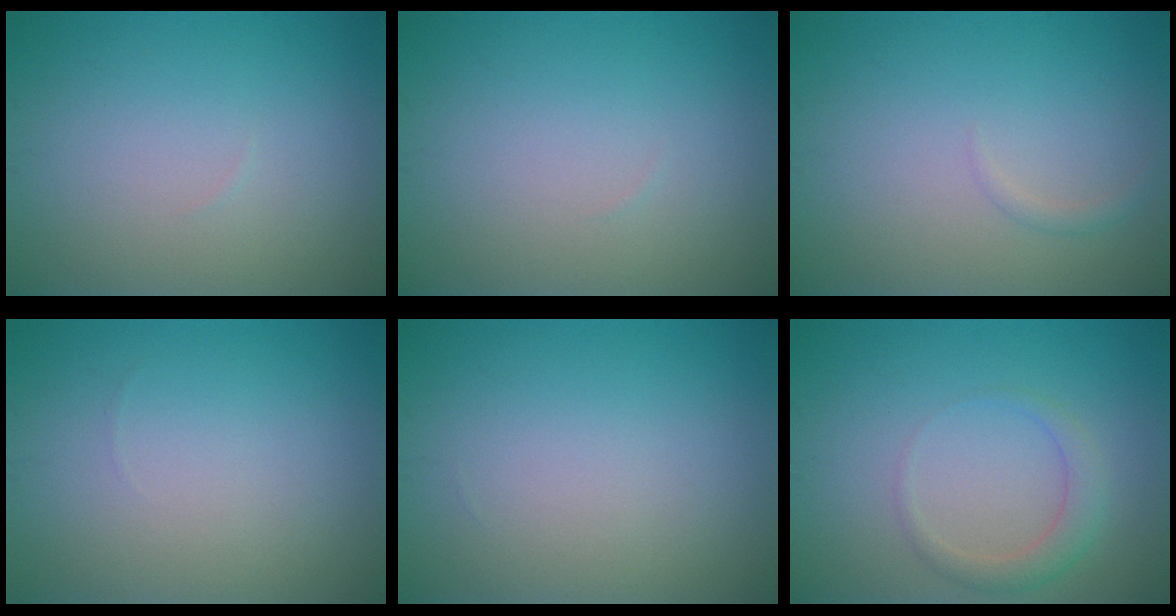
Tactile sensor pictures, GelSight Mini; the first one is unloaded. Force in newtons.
{"total": 0.0}
{"total": 0.7, "press": 0.7, "slide": 0.1}
{"total": 0.0}
{"total": 0.0}
{"total": 2.1, "press": 2.1, "slide": 0.1}